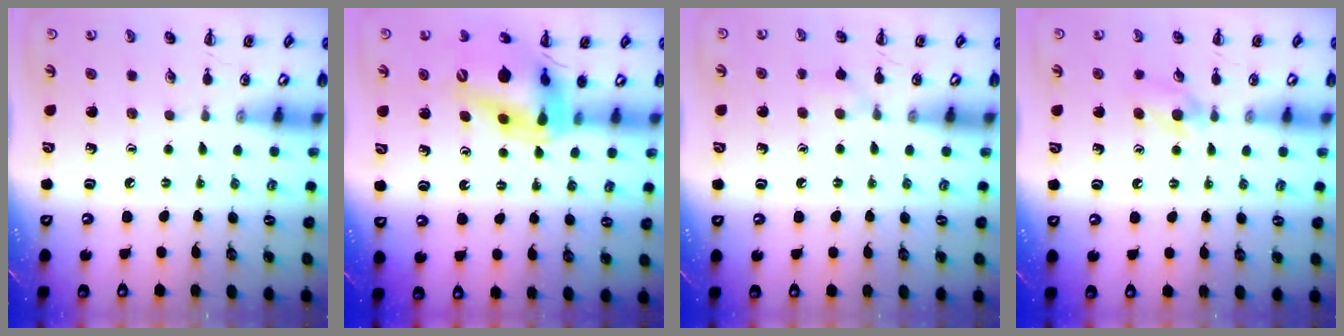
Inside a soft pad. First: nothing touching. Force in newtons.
{"total": 14.8, "press": 14.0, "slide": 4.6}
{"total": 5.1, "press": 4.8, "slide": 1.7}
{"total": 4.6, "press": 4.3, "slide": 1.6}